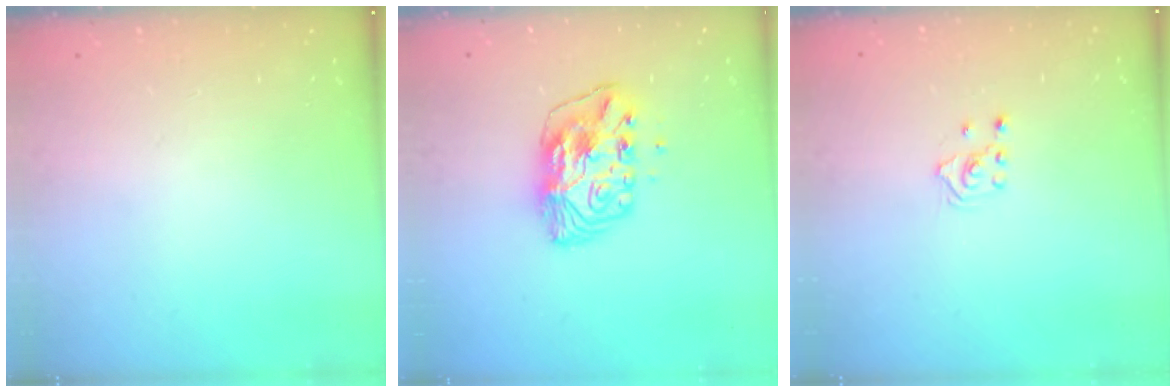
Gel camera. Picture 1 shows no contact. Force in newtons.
{"total": 10.4, "press": 10.4, "slide": 1.1}
{"total": 2.1, "press": 1.8, "slide": 0.9}